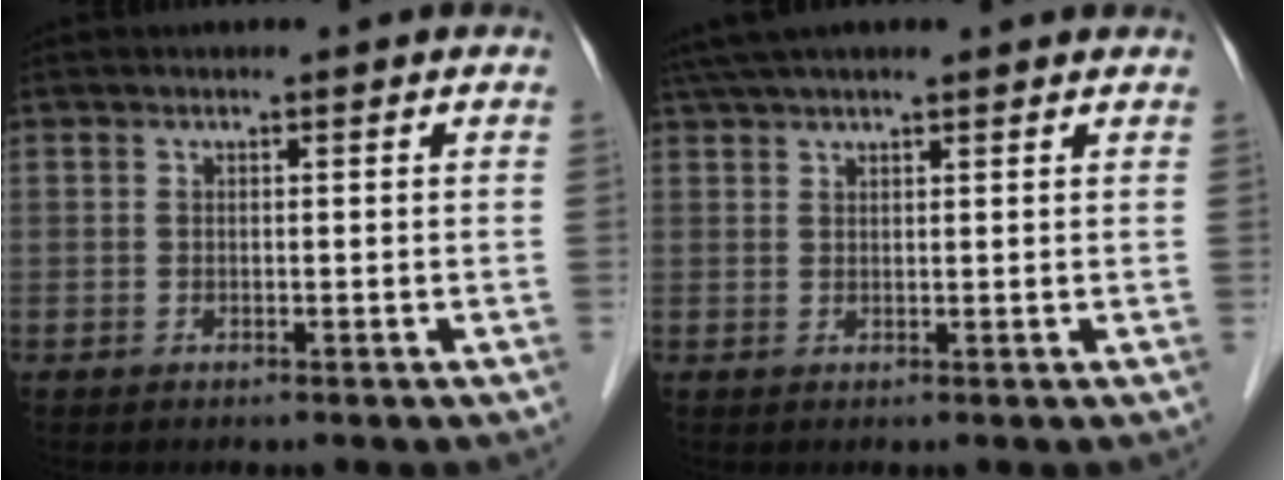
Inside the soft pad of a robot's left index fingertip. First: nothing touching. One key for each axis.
{"total": 9.8, "fx": 8.4, "fy": 1.2, "fz": 4.9, "tx": -0.084, "ty": 0.046, "tz": 0.122}